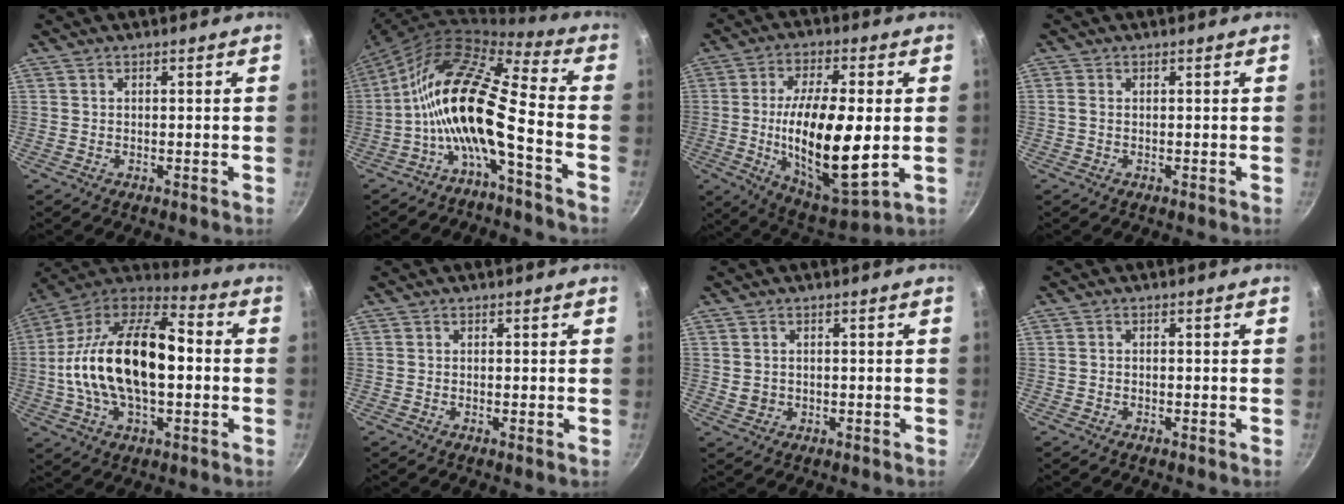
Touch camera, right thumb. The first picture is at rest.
{"total": 15.4, "force": [-5.2, 4.3, 13.8], "torque": [-0.261, 0.069, -0.117]}
{"total": 20.0, "force": [-1.5, 7.0, 18.6], "torque": [-0.328, -0.005, -0.021]}
{"total": 1.1, "force": [-0.1, 0.8, 0.7], "torque": [-0.017, 0.003, -0.004]}
{"total": 25.1, "force": [-0.6, 13.6, 21.1], "torque": [-0.374, 0.041, -0.025]}
{"total": 0.7, "force": [-0.2, 0.0, 0.6], "torque": [-0.014, -0.002, -0.005]}
{"total": 2.2, "force": [-0.1, 1.9, 1.0], "torque": [-0.019, 0.004, 0.003]}
{"total": 0.7, "force": [-0.5, 0.3, 0.3], "torque": [-0.011, 0.005, -0.012]}